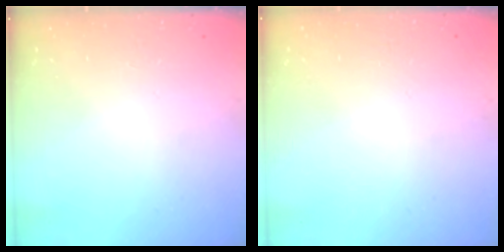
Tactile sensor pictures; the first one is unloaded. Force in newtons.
{"total": 0.0}